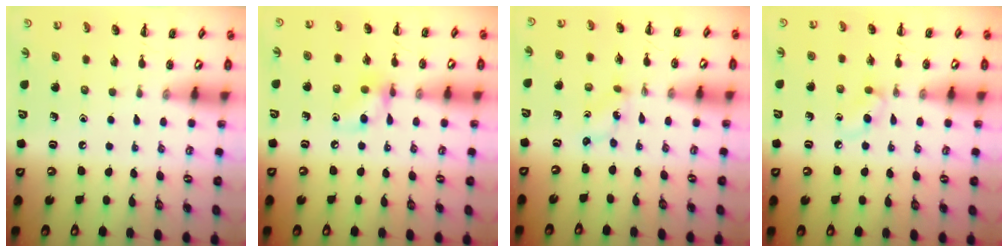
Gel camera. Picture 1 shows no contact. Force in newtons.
{"total": 7.7, "press": 7.6, "slide": 1.0}
{"total": 0.6, "press": 0.5, "slide": 0.2}
{"total": 2.9, "press": 2.7, "slide": 1.2}